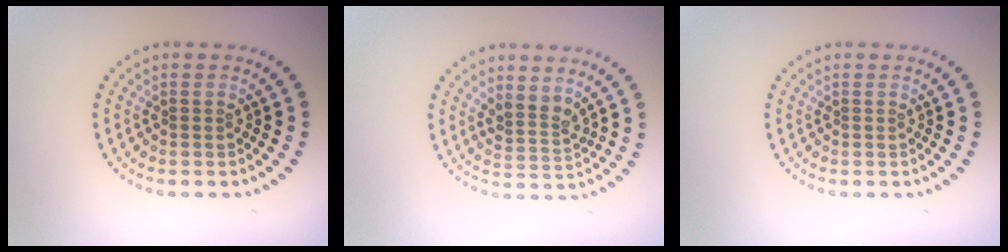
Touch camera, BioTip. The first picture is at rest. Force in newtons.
{"total": 2.4, "press": 1.9, "slide": 1.5}
{"total": 0.0}